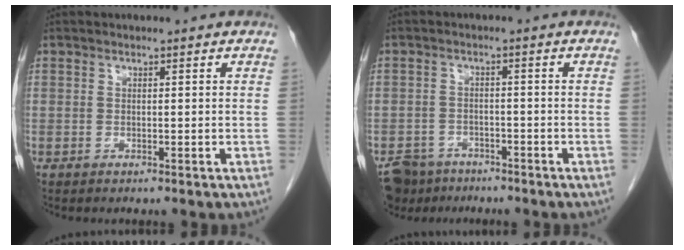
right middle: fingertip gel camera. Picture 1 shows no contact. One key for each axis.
{"total": 5.7, "fx": -4.6, "fy": 3.3, "fz": 0.8, "tx": -0.015, "ty": -0.002, "tz": -0.078}